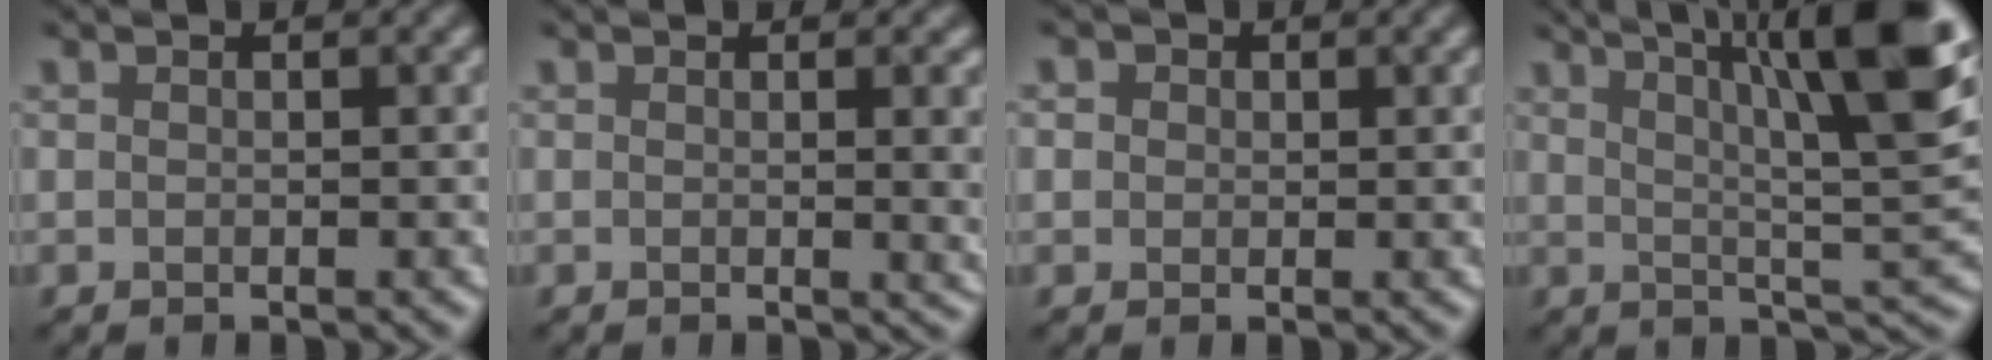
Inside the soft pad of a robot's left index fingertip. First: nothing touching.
{"total": 3.6, "force": [0.2, 1.2, 3.3], "torque": [-0.026, 0.001, 0.003]}
{"total": 1.4, "force": [0.6, 1.2, 0.5], "torque": [-0.005, 0.005, -0.004]}
{"total": 12.2, "force": [5.7, 2.4, 10.5], "torque": [-0.145, 0.020, 0.090]}